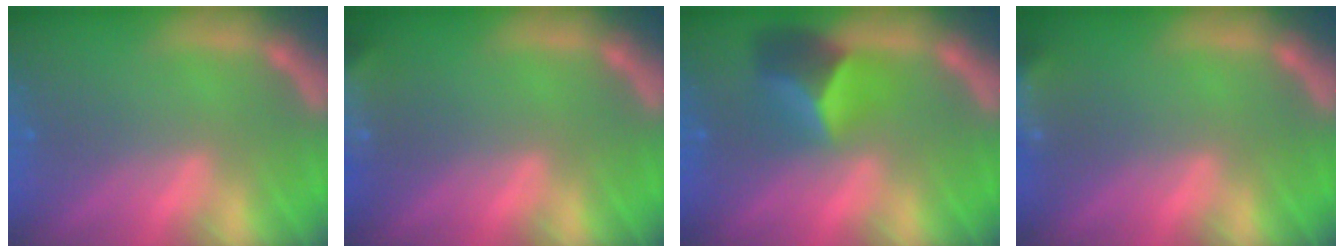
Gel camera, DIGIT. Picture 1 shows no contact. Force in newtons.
{"total": 9.0}
{"total": 4.9}
{"total": 5.9}